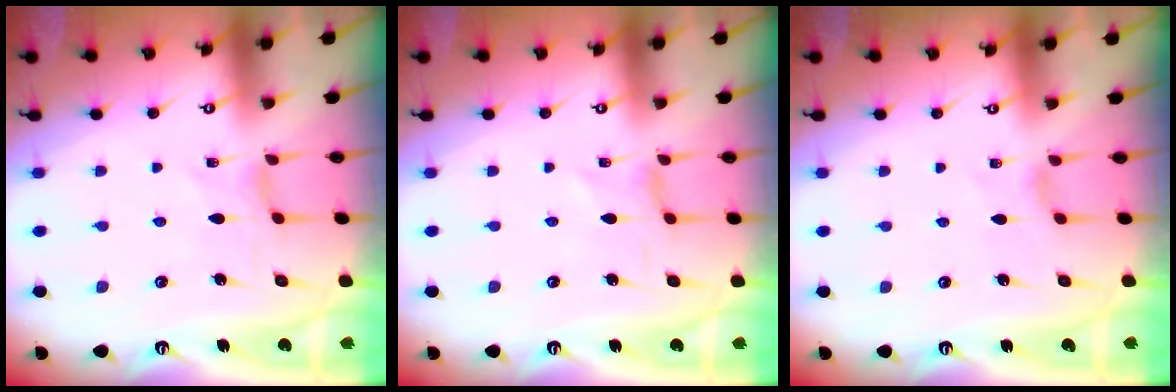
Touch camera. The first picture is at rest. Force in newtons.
{"total": 0.0}
{"total": 0.7, "press": 0.6, "slide": 0.3}